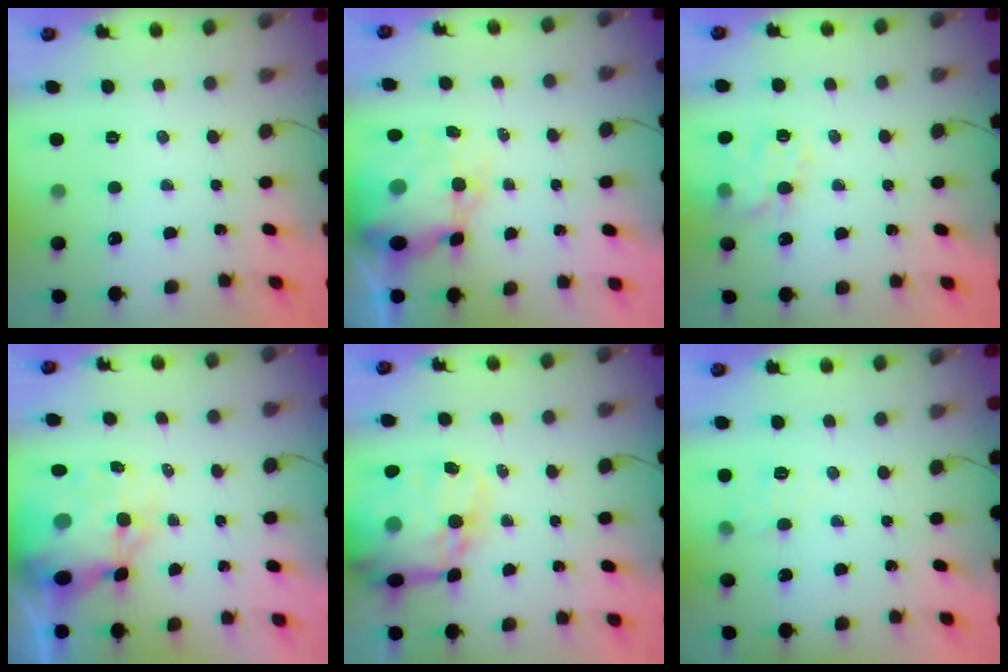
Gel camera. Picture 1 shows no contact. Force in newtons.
{"total": 9.6, "press": 9.2, "slide": 2.7}
{"total": 13.6, "press": 13.5, "slide": 2.0}
{"total": 11.6, "press": 11.2, "slide": 3.0}
{"total": 20.3, "press": 19.7, "slide": 4.8}
{"total": 6.8, "press": 6.6, "slide": 1.5}